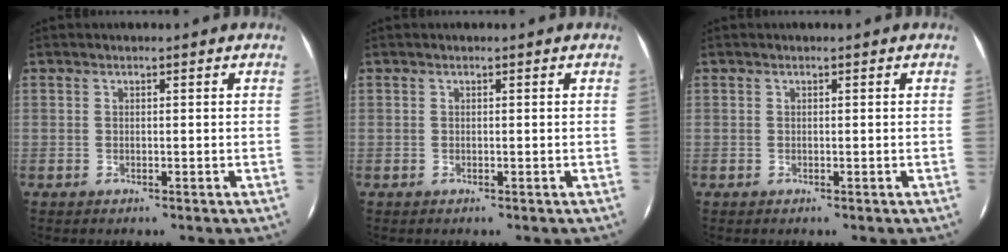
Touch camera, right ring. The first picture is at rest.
{"total": 0.0}
{"total": 0.0}